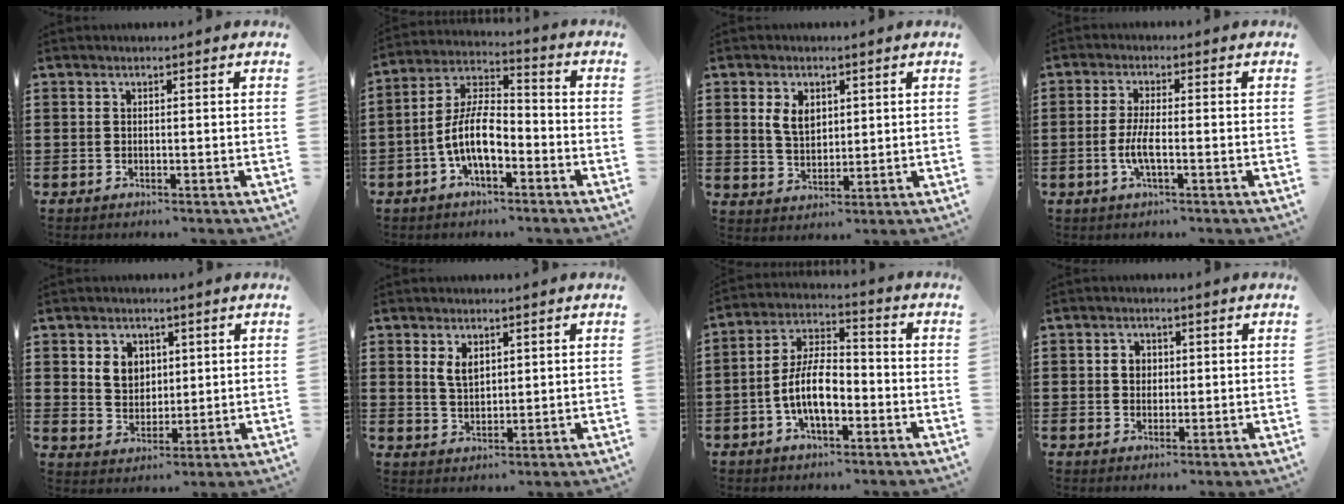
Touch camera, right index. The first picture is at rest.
{"total": 9.3, "force": [-3.5, 4.1, 7.6], "torque": [-0.176, 0.001, -0.071]}
{"total": 4.4, "force": [1.5, 3.0, 2.9], "torque": [-0.059, 0.007, 0.025]}
{"total": 4.0, "force": [-1.2, 0.8, 3.7], "torque": [-0.085, -0.006, -0.028]}
{"total": 4.7, "force": [1.9, 4.0, 1.6], "torque": [-0.040, 0.011, 0.033]}
{"total": 3.4, "force": [1.6, 2.0, 2.1], "torque": [-0.048, 0.006, 0.029]}
{"total": 9.0, "force": [-2.6, 4.2, 7.5], "torque": [-0.166, 0.003, -0.055]}
{"total": 2.4, "force": [0.4, 2.0, 1.2], "torque": [-0.031, 0.011, 0.005]}